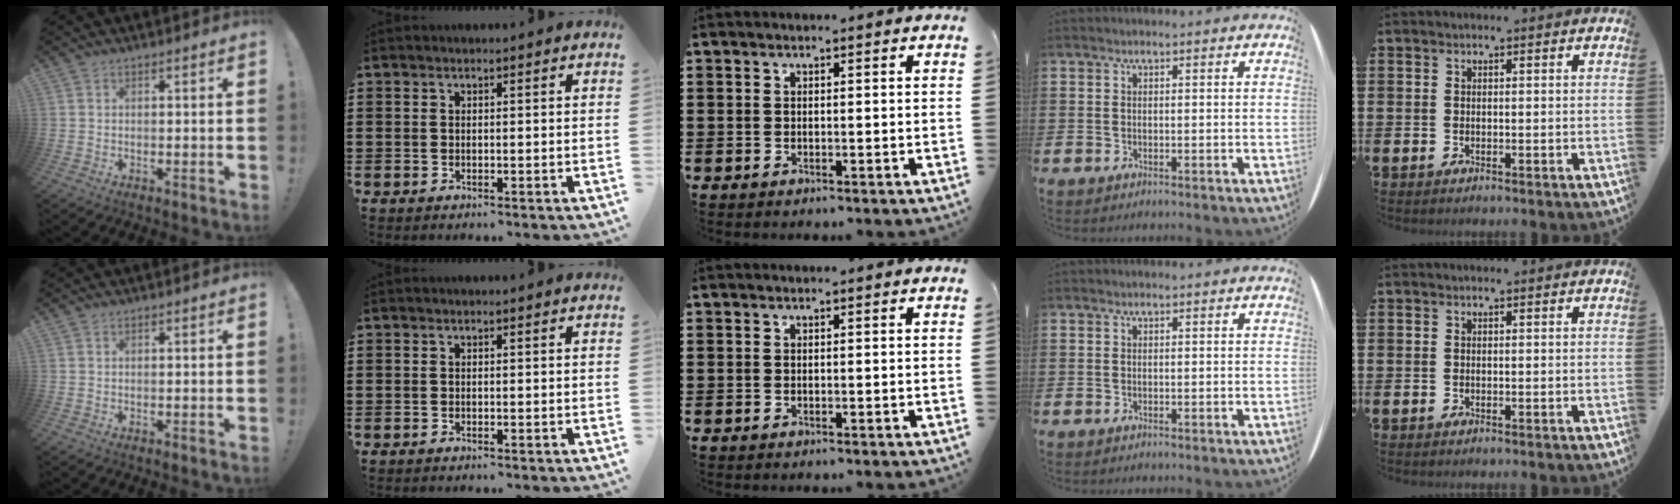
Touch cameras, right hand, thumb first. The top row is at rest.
{}